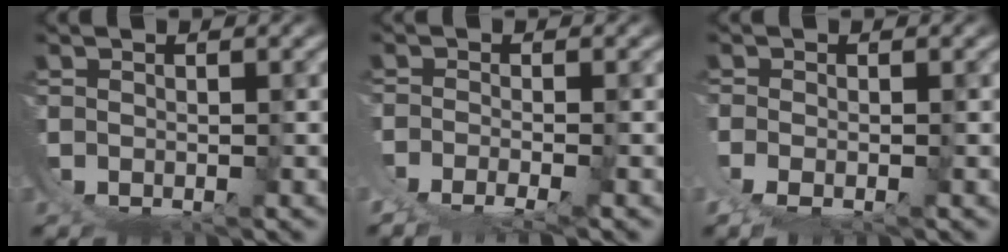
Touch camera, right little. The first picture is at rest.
{"total": 2.1, "force": [-0.4, -1.7, 1.1], "torque": [-0.013, 0.000, -0.004]}
{"total": 1.4, "force": [0.0, -0.9, 1.0], "torque": [-0.017, -0.004, 0.006]}